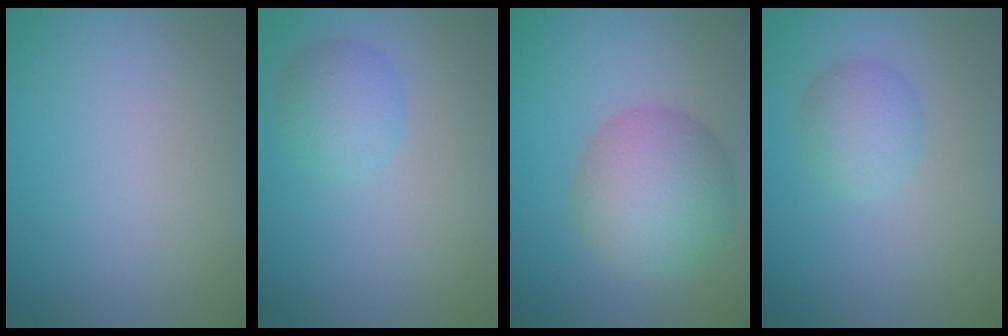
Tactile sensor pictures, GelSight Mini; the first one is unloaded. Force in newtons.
{"total": 2.8, "press": 2.8, "slide": 0.1}
{"total": 6.8, "press": 6.8, "slide": 0.2}
{"total": 2.7, "press": 2.7, "slide": 0.1}